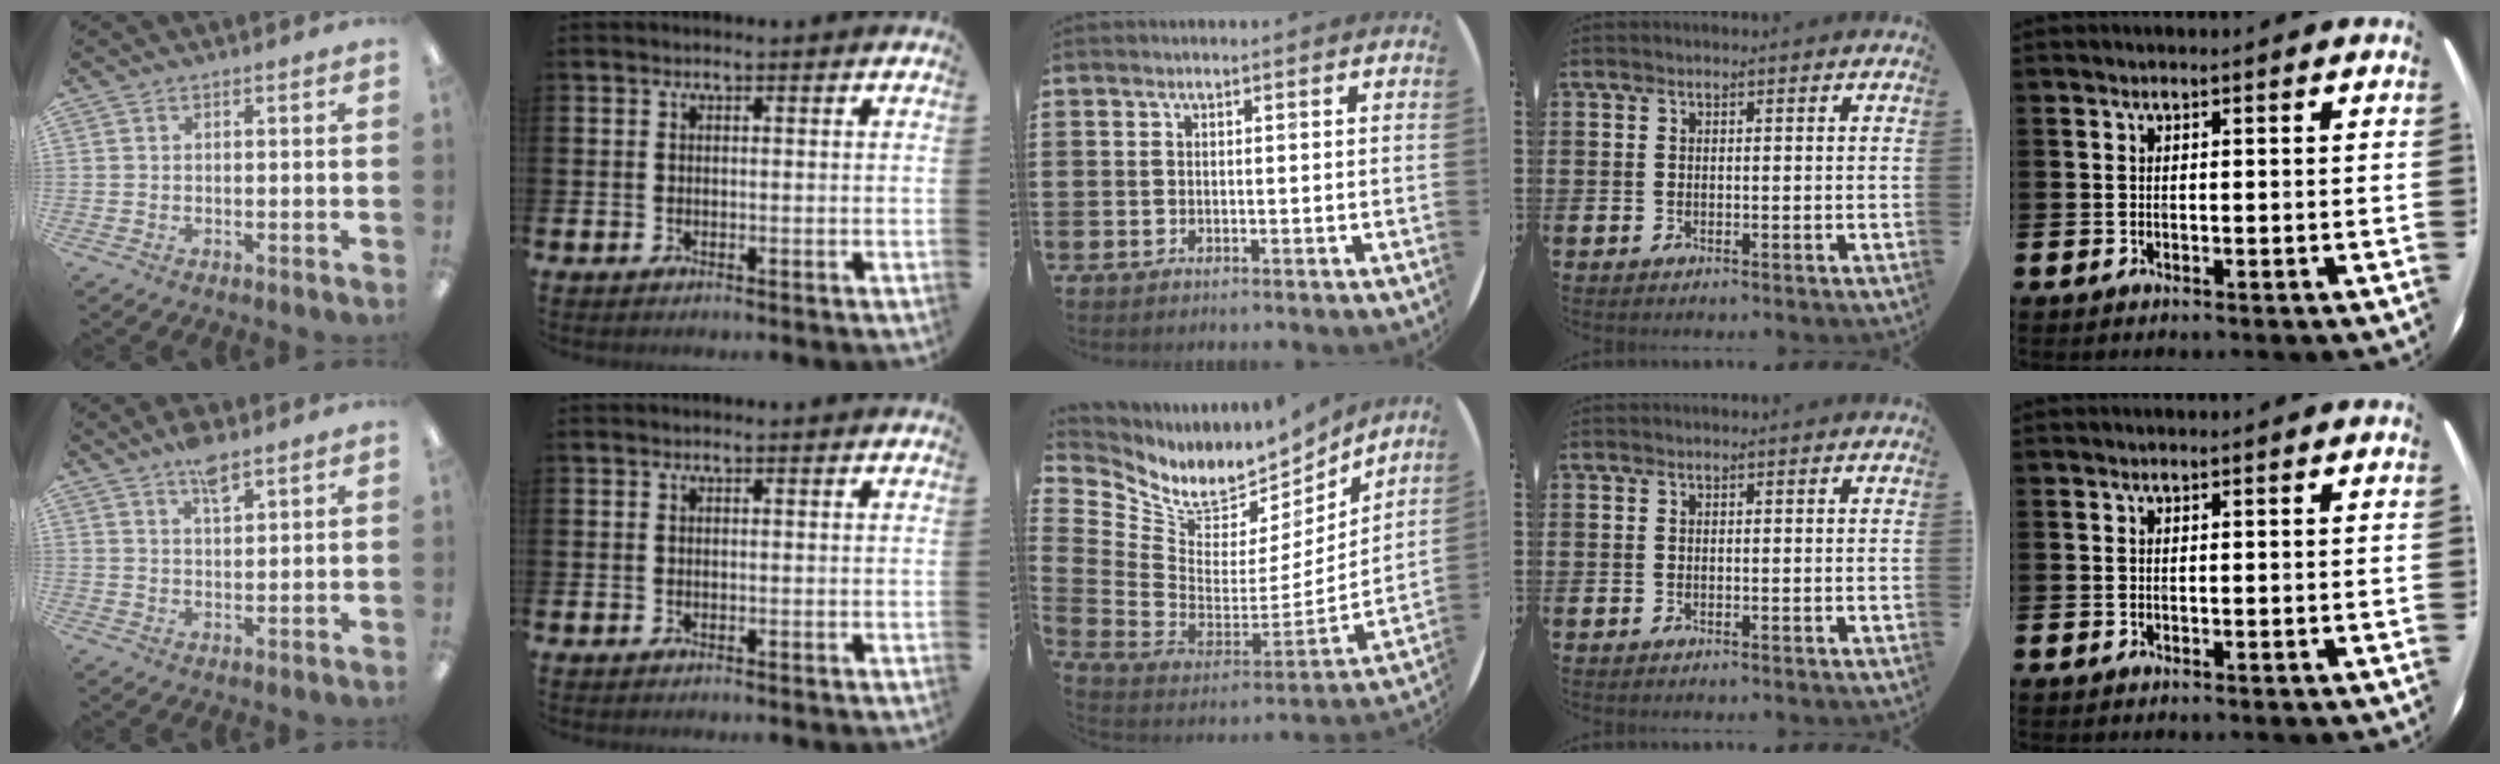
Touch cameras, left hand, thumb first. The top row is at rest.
{"thumb": {"total": 5.6, "force": [4.1, 1.7, 3.4], "torque": [-0.053, -0.019, 0.068]}, "middle": {"total": 7.6, "force": [6.5, 3.8, 1.6], "torque": [-0.075, -0.063, 0.116]}}